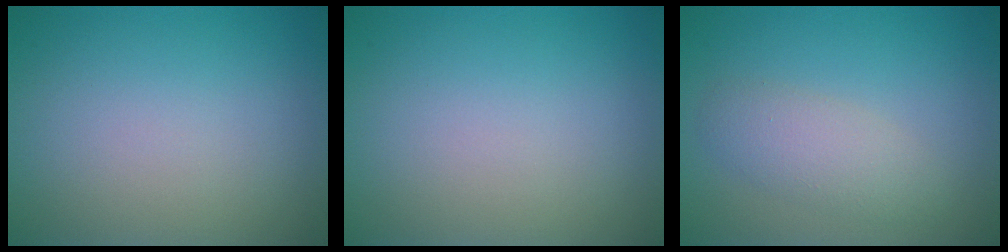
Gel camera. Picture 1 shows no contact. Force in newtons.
{"total": 0.0}
{"total": 2.8, "press": 2.7, "slide": 0.3}